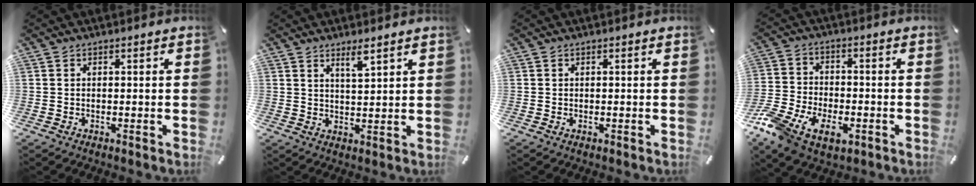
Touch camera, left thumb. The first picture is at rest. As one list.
[{"total": 4.0, "force": [3.1, 0.4, 2.5], "torque": [-0.047, -0.013, 0.052]}, {"total": 0.0}, {"total": 10.7, "force": [-5.7, 6.6, 6.1], "torque": [-0.139, 0.022, -0.104]}]